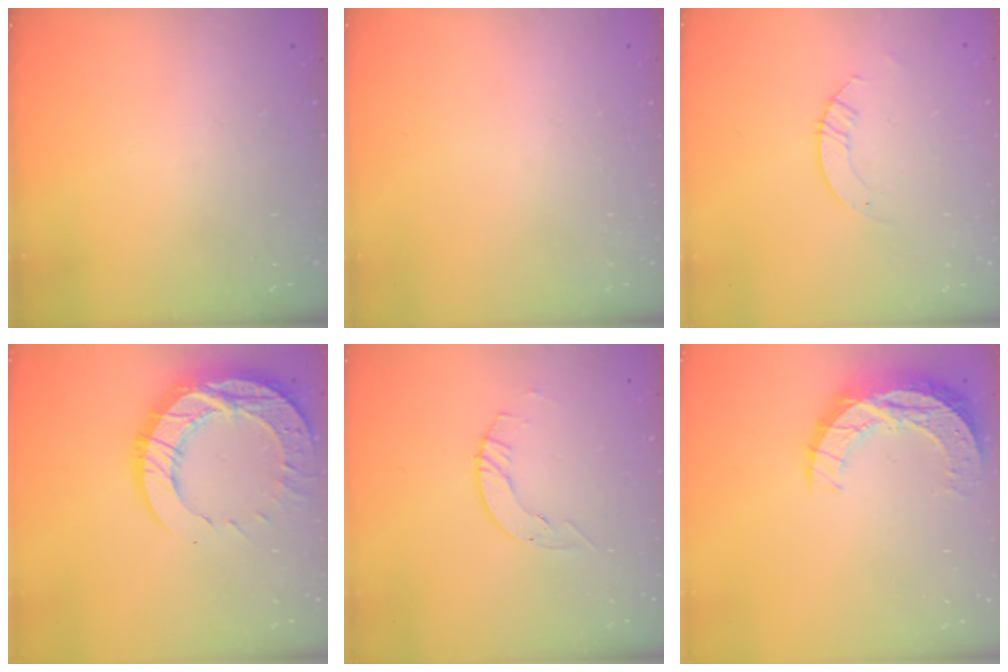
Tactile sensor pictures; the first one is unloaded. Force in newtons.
{"total": 0.0}
{"total": 3.2, "press": 3.2, "slide": 0.3}
{"total": 19.4, "press": 19.4, "slide": 1.8}
{"total": 2.1, "press": 2.1, "slide": 0.3}
{"total": 10.9, "press": 10.9, "slide": 0.7}